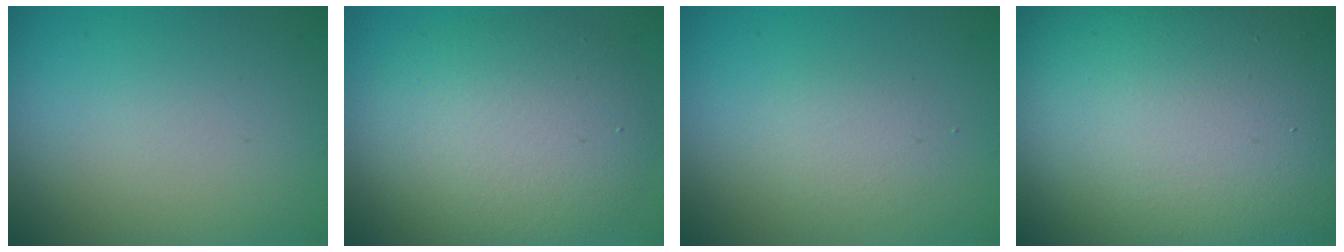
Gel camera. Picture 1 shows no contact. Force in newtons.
{"total": 7.1, "press": 7.1, "slide": 0.6}
{"total": 1.6, "press": 1.6, "slide": 0.1}
{"total": 22.9, "press": 22.8, "slide": 0.9}